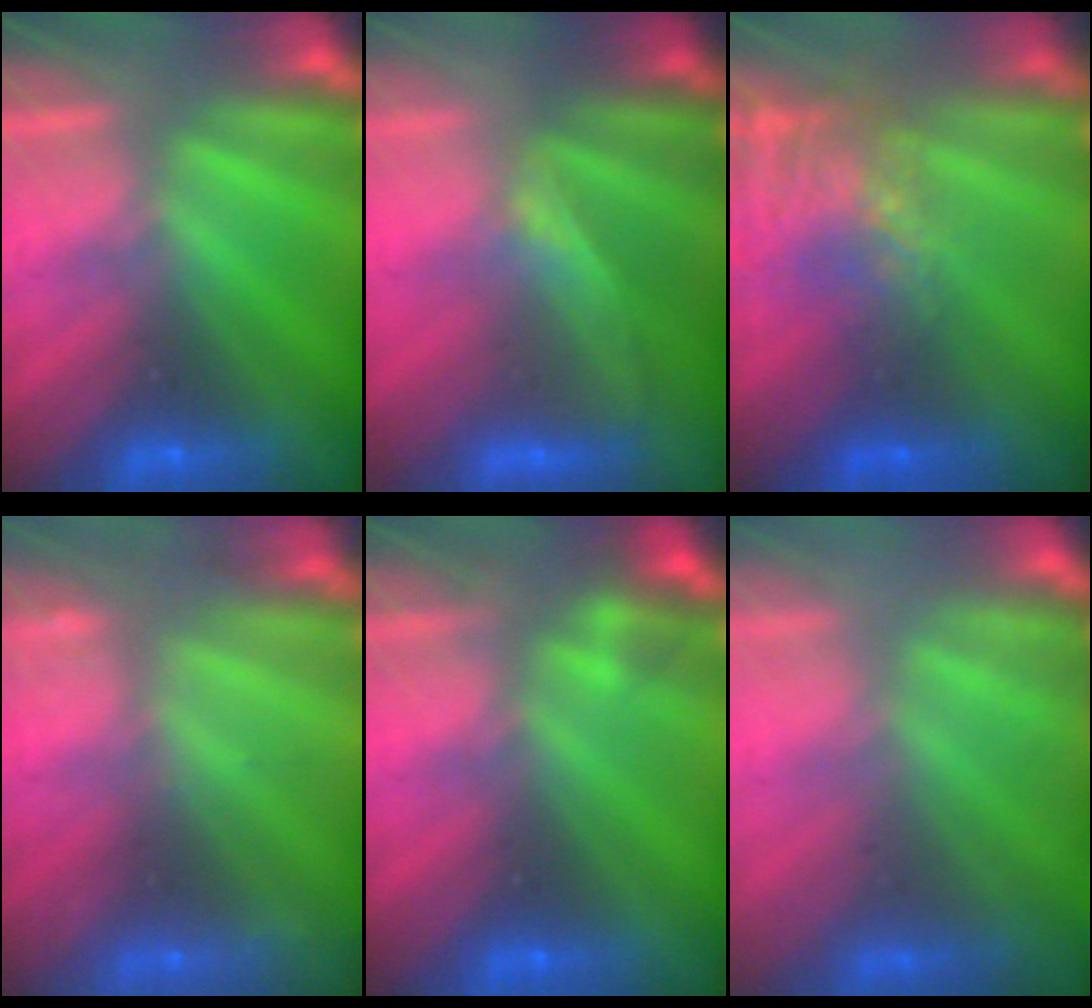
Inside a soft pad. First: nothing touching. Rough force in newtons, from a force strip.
{"total": 2.1}
{"total": 10.3}
{"total": 2.3}
{"total": 2.2}
{"total": 2.1}